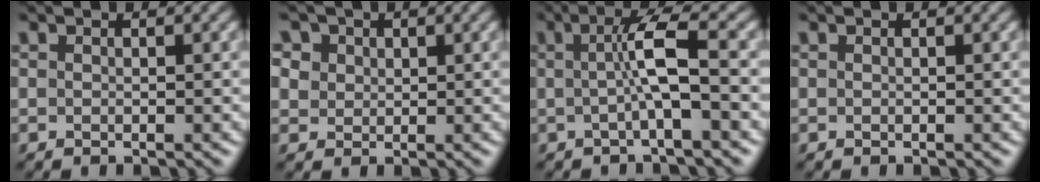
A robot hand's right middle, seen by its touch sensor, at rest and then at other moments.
{"total": 5.5, "force": [2.8, 4.2, 2.3], "torque": [-0.063, 0.014, 0.042]}
{"total": 4.3, "force": [-0.2, 0.6, 4.3], "torque": [-0.075, 0.008, -0.007]}
{"total": 0.0}